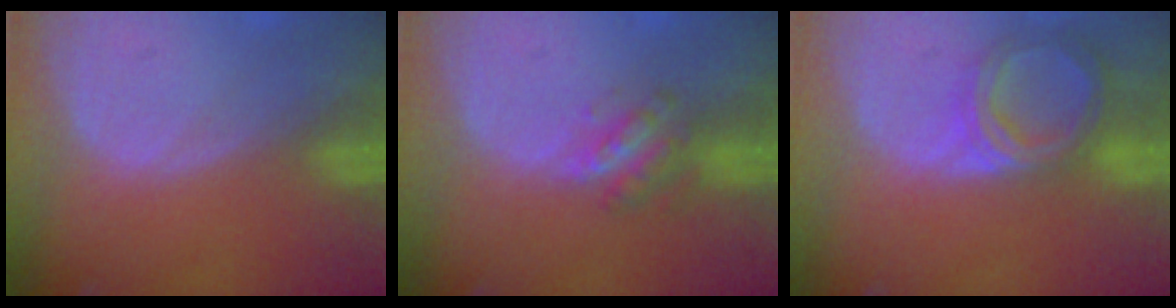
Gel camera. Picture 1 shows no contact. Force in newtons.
{"total": 4.8, "press": 4.3, "slide": 2.1}
{"total": 6.6, "press": 6.1, "slide": 2.5}